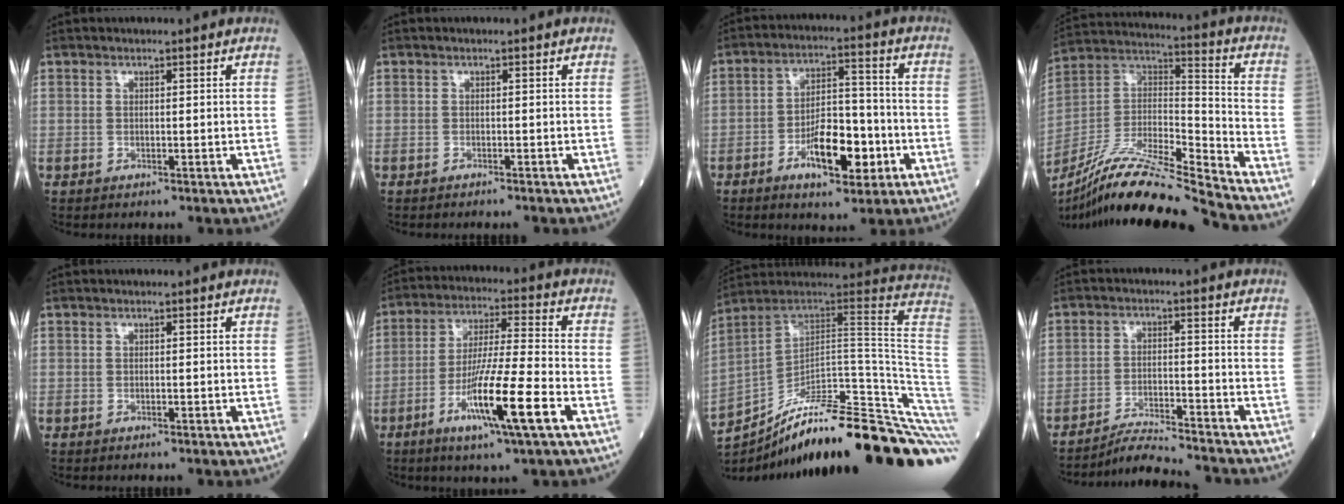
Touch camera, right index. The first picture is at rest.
{"total": 1.8, "force": [-1.7, 0.1, 0.6], "torque": [-0.012, -0.001, -0.021]}
{"total": 10.1, "force": [-4.2, 3.7, 8.5], "torque": [-0.150, 0.008, -0.067]}
{"total": 20.3, "force": [-18.0, -0.7, 9.3], "torque": [-0.194, 0.004, -0.331]}
{"total": 0.0}
{"total": 13.1, "force": [-5.6, -0.2, 11.8], "torque": [-0.222, -0.019, -0.103]}
{"total": 34.5, "force": [-26.2, 2.5, 22.3], "torque": [-0.200, -0.009, -0.366]}
{"total": 8.9, "force": [-8.7, -0.5, 1.9], "torque": [-0.028, -0.003, -0.151]}